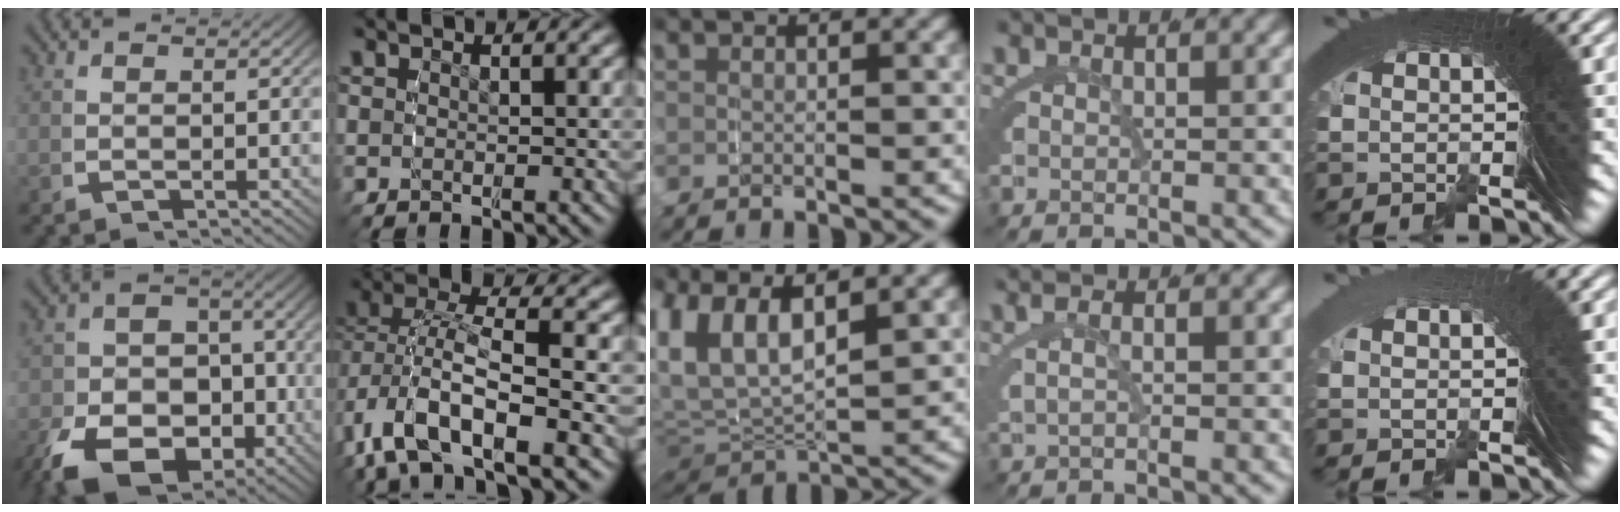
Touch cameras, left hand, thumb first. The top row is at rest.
{"thumb": {"total": 13.1, "force": [-3.8, 9.8, 7.8], "torque": [-0.158, -0.054, -0.047]}, "index": {"total": 6.5, "force": [-1.6, 3.7, 5.1], "torque": [-0.119, -0.008, -0.025]}, "middle": {"total": 11.7, "force": [2.4, 8.8, 7.3], "torque": [-0.203, -0.004, 0.037]}, "ring": {"total": 1.7, "force": [0.2, 0.2, 1.6], "torque": [-0.030, 0.011, 0.001]}, "little": {"total": 1.7, "force": [-0.7, -1.0, -1.2], "torque": [0.026, 0.006, -0.009]}}